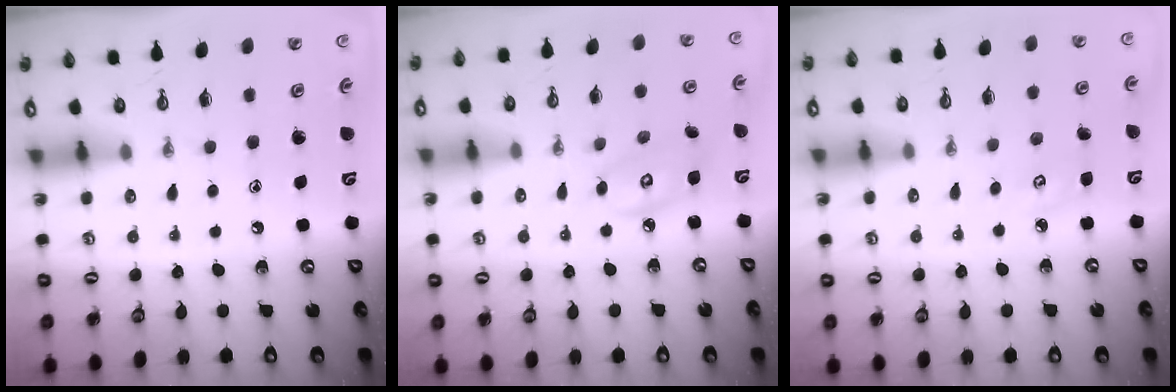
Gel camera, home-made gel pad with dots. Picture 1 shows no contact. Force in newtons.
{"total": 5.4, "press": 5.4, "slide": 0.2}
{"total": 3.6, "press": 3.6, "slide": 0.3}